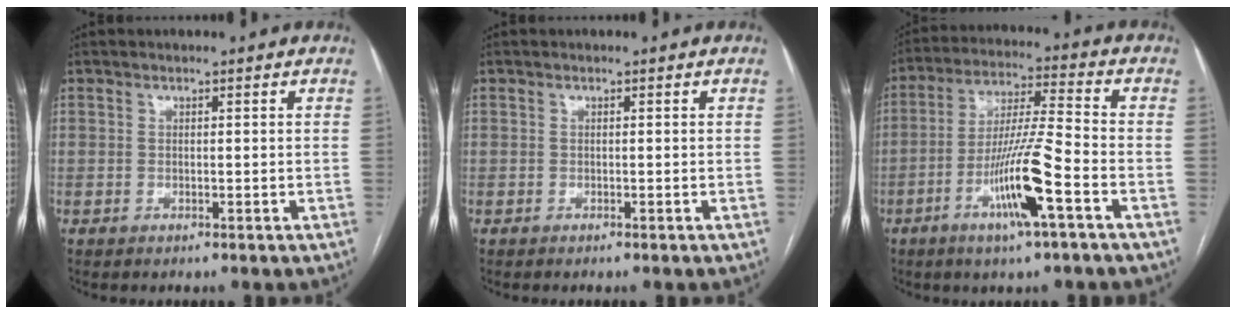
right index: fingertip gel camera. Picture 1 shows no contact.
{"total": 0.0}
{"total": 12.3, "force": [-5.2, -0.1, 11.2], "torque": [-0.216, -0.007, -0.098]}